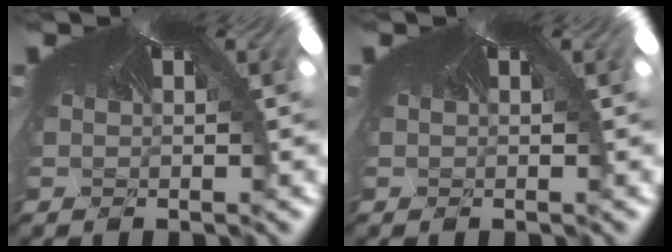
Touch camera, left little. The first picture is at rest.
{"total": 0.0}